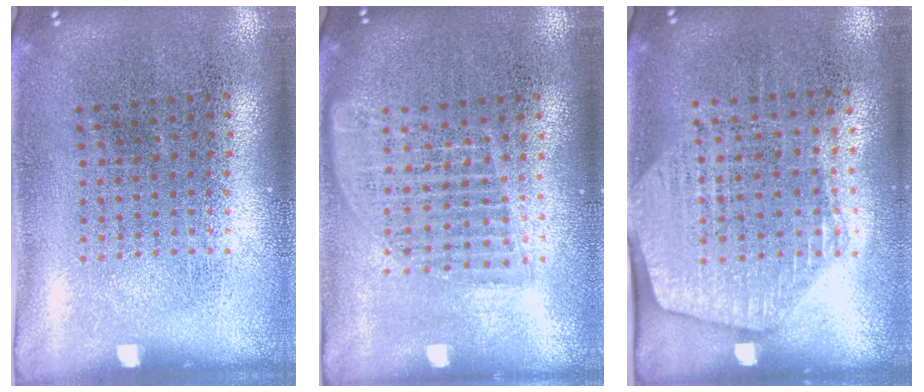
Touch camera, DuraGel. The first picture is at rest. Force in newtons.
{"total": 1.6, "press": 1.5, "slide": 0.7}
{"total": 1.6, "press": 1.4, "slide": 0.8}